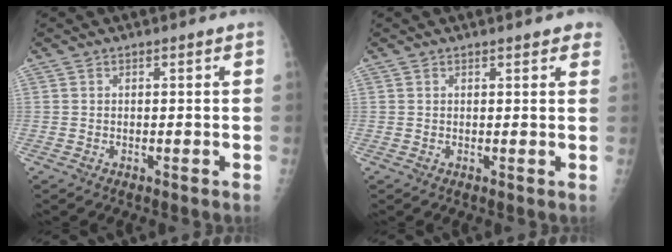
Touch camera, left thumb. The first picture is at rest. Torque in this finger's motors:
{"motor_torque": [0.19, -0.21, -0.14, -0.06, 0.00]}